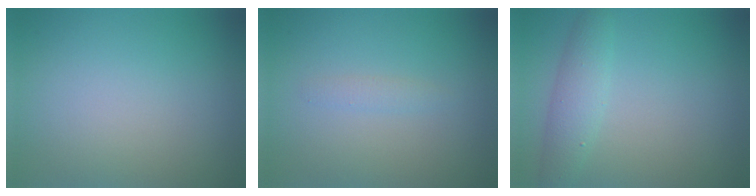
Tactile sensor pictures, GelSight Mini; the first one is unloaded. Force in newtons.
{"total": 0.9, "press": 0.9, "slide": 0.0}
{"total": 2.7, "press": 2.7, "slide": 0.1}